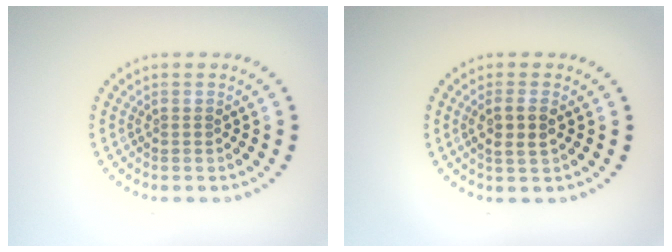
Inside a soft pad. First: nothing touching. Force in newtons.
{"total": 2.3, "press": 2.2, "slide": 0.7}